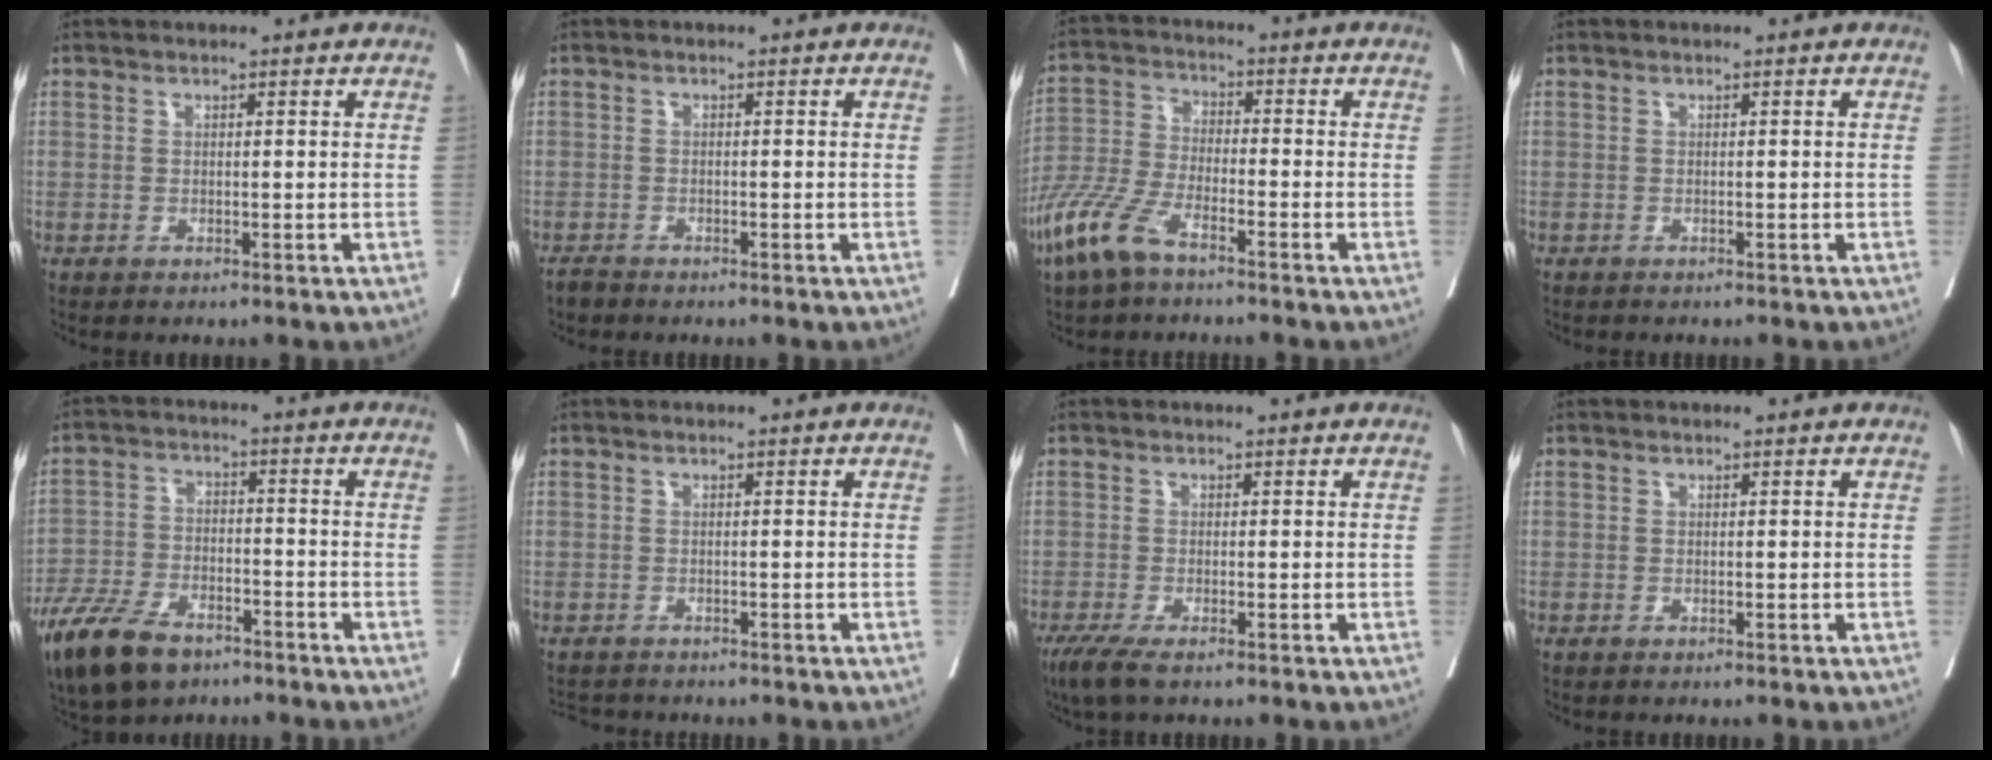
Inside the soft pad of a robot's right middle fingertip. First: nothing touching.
{"total": 1.1, "force": [-1.0, 0.3, 0.2], "torque": [-0.007, -0.002, -0.019]}
{"total": 8.8, "force": [-5.8, 2.5, 6.0], "torque": [-0.149, -0.015, -0.120]}
{"total": 0.8, "force": [-0.7, 0.2, 0.2], "torque": [-0.007, -0.001, -0.013]}
{"total": 12.4, "force": [-8.8, 5.5, 7.0], "torque": [-0.144, -0.017, -0.158]}
{"total": 3.3, "force": [-3.1, 1.0, 0.4], "torque": [-0.002, -0.007, -0.048]}
{"total": 3.8, "force": [-2.7, 0.7, 2.7], "torque": [-0.051, -0.011, -0.050]}
{"total": 0.0}